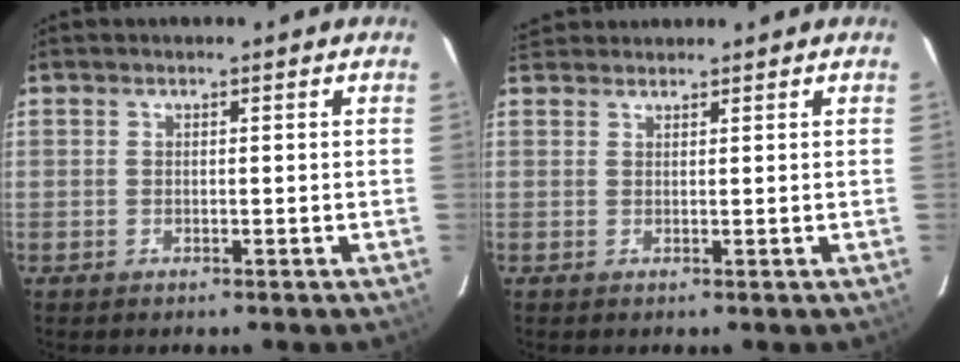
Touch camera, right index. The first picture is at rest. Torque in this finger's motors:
{"motor_torque": [-0.10, 0.09, -0.11, -0.04]}